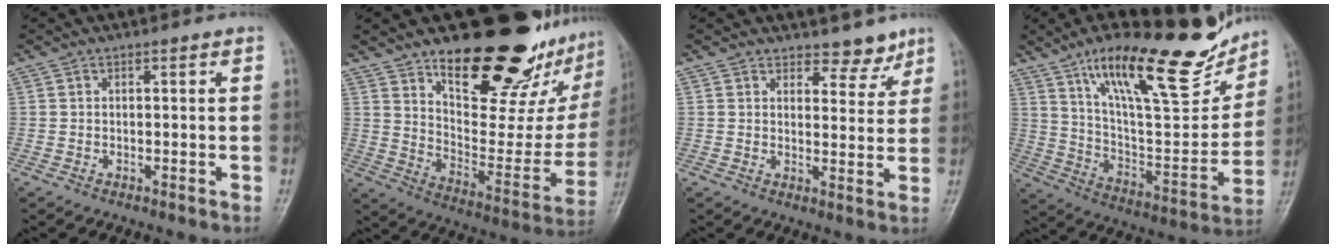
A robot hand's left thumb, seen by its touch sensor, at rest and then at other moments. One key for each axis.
{"total": 29.4, "fx": 19.7, "fy": 11.6, "fz": 18.4, "tx": -0.227, "ty": -0.104, "tz": 0.295}
{"total": 4.7, "fx": 3.9, "fy": 2.4, "fz": 1.2, "tx": 0.014, "ty": -0.030, "tz": 0.053}
{"total": 25.6, "fx": 17.2, "fy": 7.6, "fz": 17.4, "tx": -0.230, "ty": -0.068, "tz": 0.286}